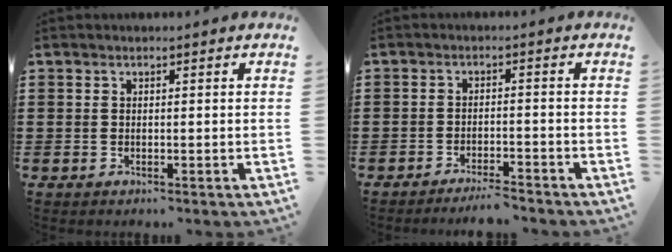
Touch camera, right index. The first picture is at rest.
{"total": 2.9, "force": [-2.9, -0.2, 0.6], "torque": [-0.014, -0.003, -0.058]}